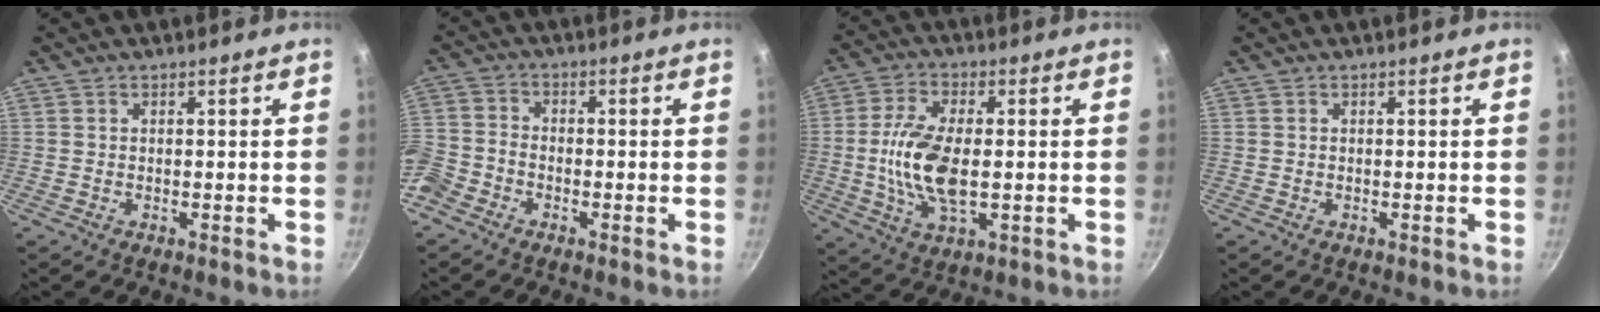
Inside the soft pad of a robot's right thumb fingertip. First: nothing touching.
{"total": 7.6, "force": [-4.7, 4.9, 3.5], "torque": [-0.078, 0.038, -0.113]}
{"total": 11.9, "force": [-0.7, 5.7, 10.5], "torque": [-0.209, 0.004, -0.018]}
{"total": 0.0}